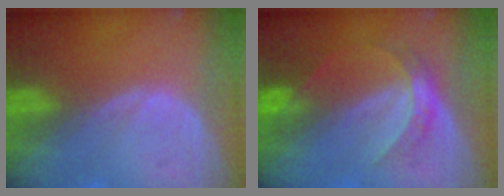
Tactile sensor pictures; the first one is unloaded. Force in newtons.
{"total": 4.8, "press": 4.3, "slide": 2.1}